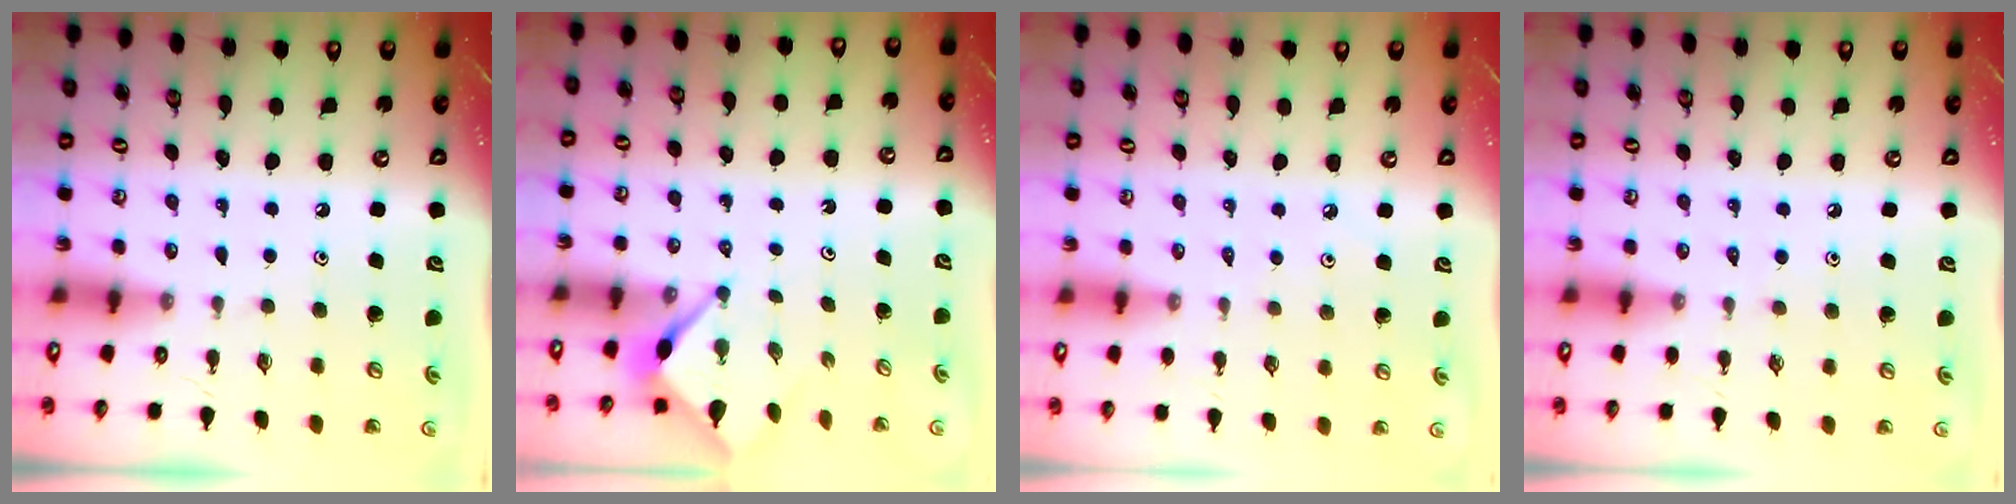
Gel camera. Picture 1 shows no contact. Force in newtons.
{"total": 2.9, "press": 2.9, "slide": 0.3}
{"total": 1.1, "press": 1.1, "slide": 0.4}
{"total": 2.1, "press": 2.1, "slide": 0.4}